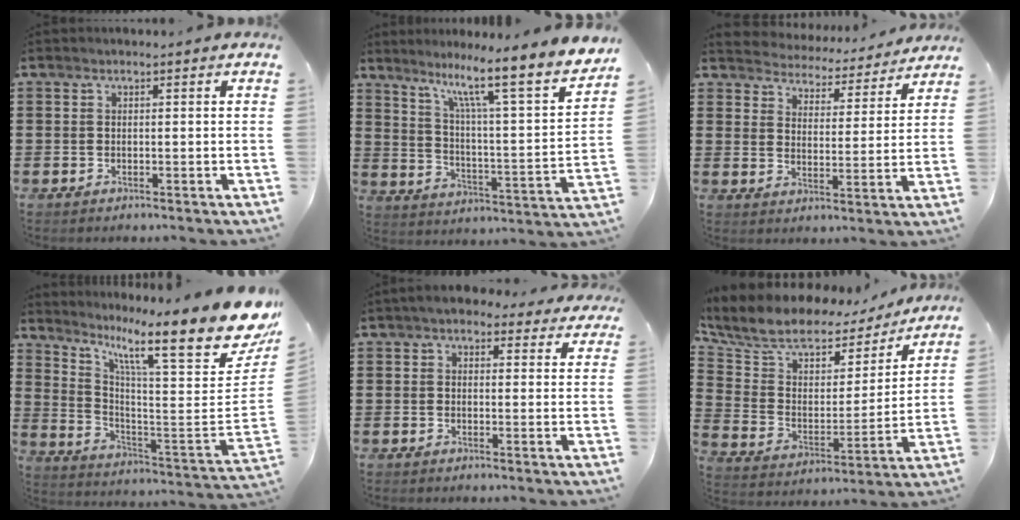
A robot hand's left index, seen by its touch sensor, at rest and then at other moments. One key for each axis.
{"total": 9.0, "fx": 6.9, "fy": -0.3, "fz": 5.8, "tx": -0.117, "ty": -0.065, "tz": 0.097}
{"total": 4.1, "fx": 4.1, "fy": 0.1, "fz": -0.5, "tx": -0.018, "ty": -0.039, "tz": 0.065}
{"total": 13.9, "fx": 9.5, "fy": 1.7, "fz": 10.1, "tx": -0.184, "ty": -0.078, "tz": 0.142}
{"total": 3.2, "fx": 2.5, "fy": 1.8, "fz": 1.0, "tx": -0.022, "ty": -0.003, "tz": 0.044}
{"total": 8.9, "fx": 7.0, "fy": 4.5, "fz": 3.1, "tx": -0.096, "ty": -0.047, "tz": 0.120}